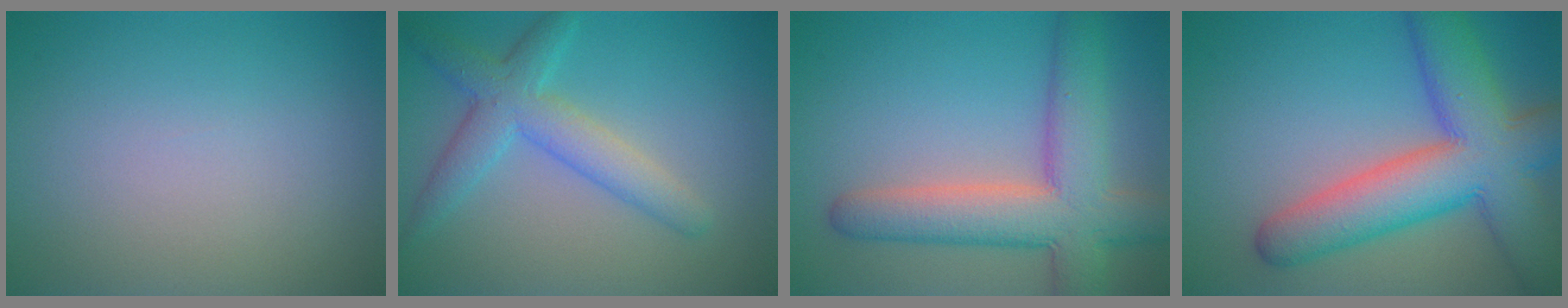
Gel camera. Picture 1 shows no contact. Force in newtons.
{"total": 4.3, "press": 4.3, "slide": 0.2}
{"total": 8.1, "press": 8.1, "slide": 0.7}
{"total": 10.3, "press": 10.3, "slide": 0.5}